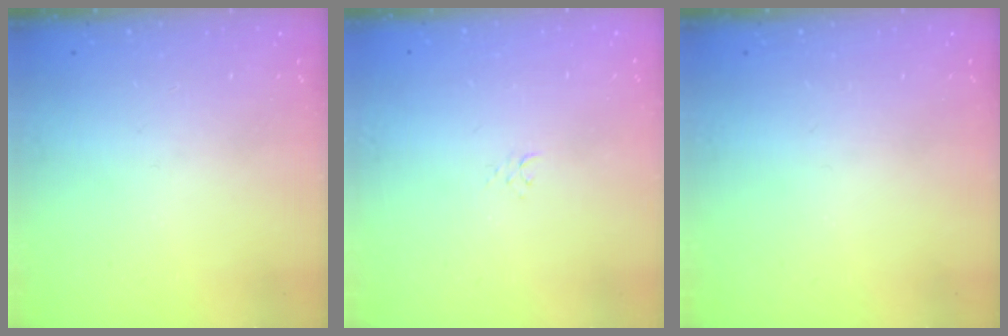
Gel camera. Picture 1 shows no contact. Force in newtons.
{"total": 3.1, "press": 3.1, "slide": 0.2}
{"total": 0.0}